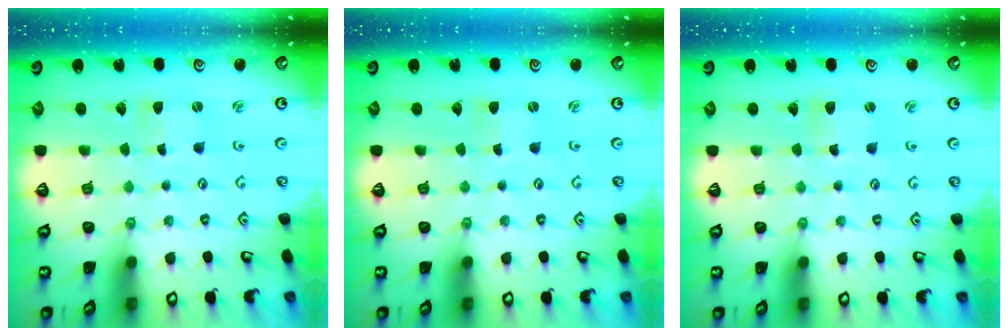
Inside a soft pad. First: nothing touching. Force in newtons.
{"total": 0.0}
{"total": 1.5, "press": 1.4, "slide": 0.2}